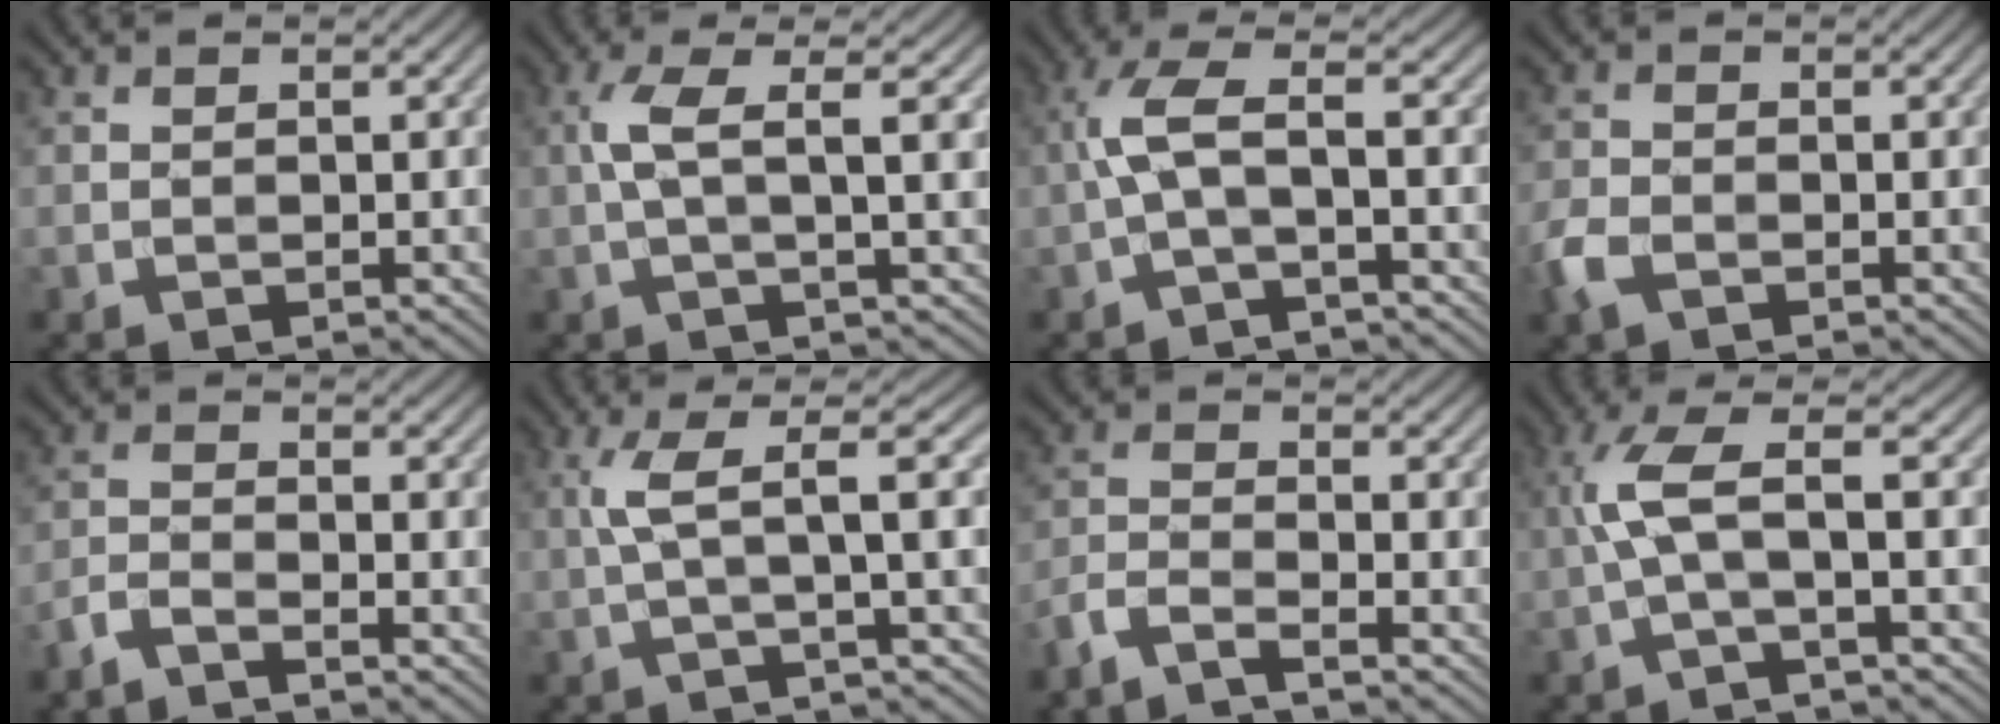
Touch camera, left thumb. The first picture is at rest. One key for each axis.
{"total": 5.0, "fx": 0.8, "fy": 0.9, "fz": 4.8, "tx": -0.092, "ty": 0.014, "tz": 0.009}
{"total": 4.7, "fx": -0.9, "fy": 0.9, "fz": 4.5, "tx": -0.101, "ty": 0.018, "tz": -0.029}
{"total": 3.4, "fx": -1.9, "fy": 1.9, "fz": 2.1, "tx": -0.056, "ty": -0.007, "tz": -0.051}
{"total": 2.7, "fx": -2.4, "fy": 0.4, "fz": 1.3, "tx": -0.029, "ty": -0.005, "tz": -0.061}
{"total": 6.2, "fx": 1.0, "fy": 0.9, "fz": 6.1, "tx": -0.114, "ty": 0.024, "tz": 0.013}
{"total": 3.7, "fx": -3.2, "fy": 0.5, "fz": 1.9, "tx": -0.041, "ty": -0.006, "tz": -0.079}
{"total": 5.3, "fx": -0.3, "fy": 0.7, "fz": 5.3, "tx": -0.117, "ty": 0.018, "tz": -0.017}